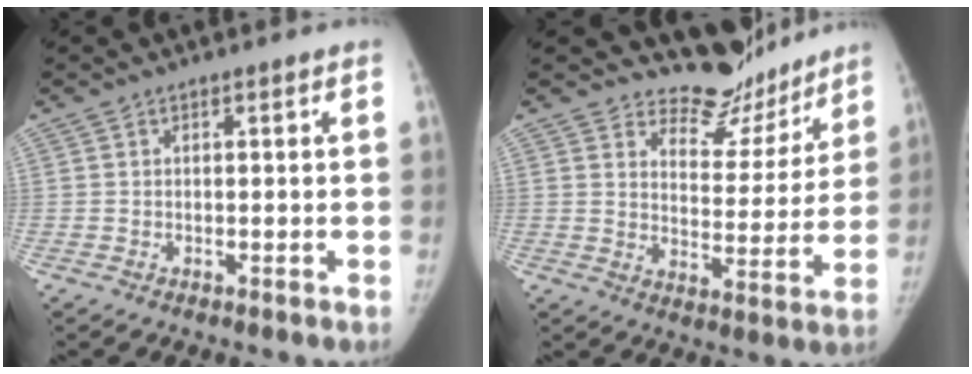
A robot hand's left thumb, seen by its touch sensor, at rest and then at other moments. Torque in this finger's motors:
{"motor_torque": [0.68, -0.84, 0.87, -0.93, 0.03]}